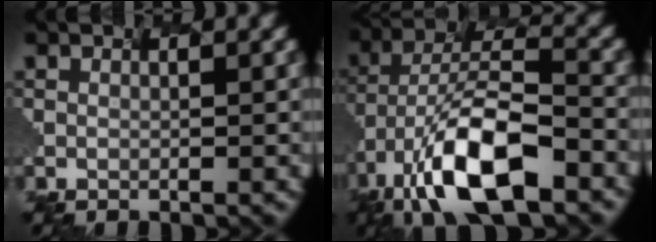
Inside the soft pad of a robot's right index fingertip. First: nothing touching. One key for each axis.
{"total": 12.3, "fx": -8.4, "fy": 3.3, "fz": 8.4, "tx": -0.176, "ty": 0.003, "tz": -0.120}